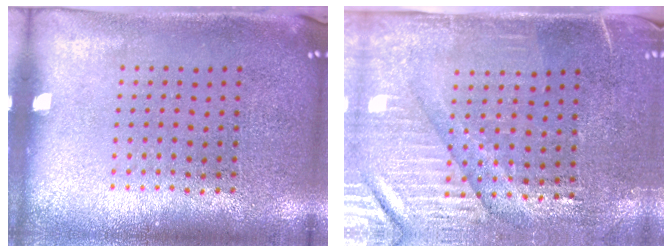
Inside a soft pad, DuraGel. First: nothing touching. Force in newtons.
{"total": 3.4, "press": 3.1, "slide": 1.4}